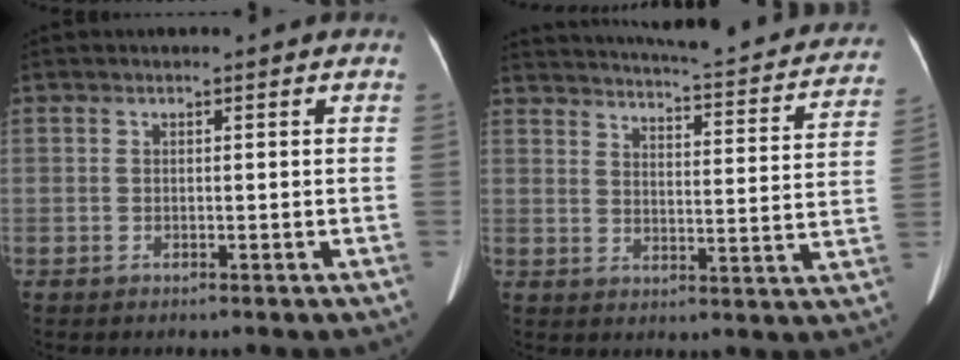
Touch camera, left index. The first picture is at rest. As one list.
[{"total": 27.6, "force": [25.1, 3.9, 10.8], "torque": [-0.167, -0.052, 0.302]}]